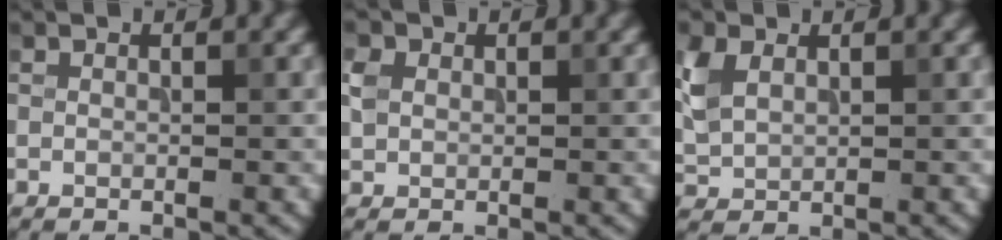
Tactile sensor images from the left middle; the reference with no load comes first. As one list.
[{"total": 1.7, "force": [0.4, 1.5, 0.6], "torque": [-0.011, 0.002, 0.006]}, {"total": 3.4, "force": [1.4, 2.3, 2.1], "torque": [-0.058, 0.004, 0.033]}]